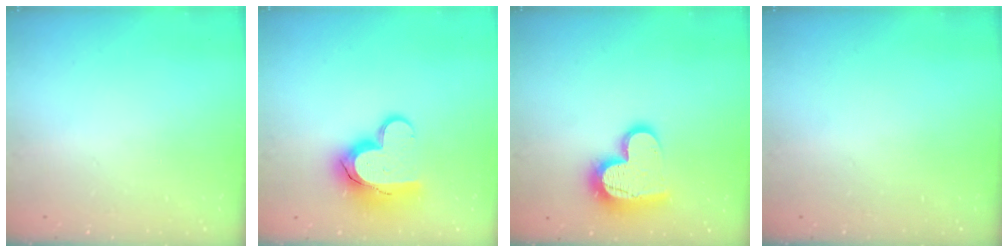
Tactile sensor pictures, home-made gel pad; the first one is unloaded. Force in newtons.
{"total": 14.1, "press": 14.0, "slide": 1.2}
{"total": 15.2, "press": 15.1, "slide": 1.4}
{"total": 0.0}